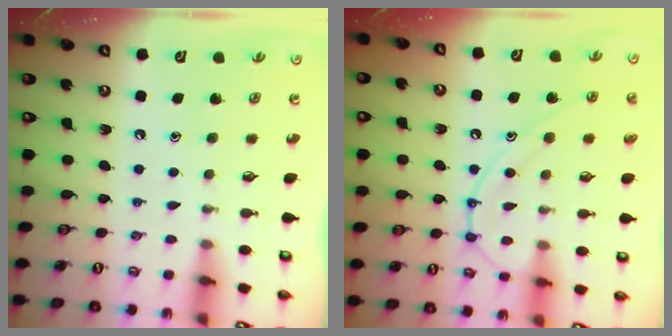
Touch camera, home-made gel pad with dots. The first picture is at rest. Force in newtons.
{"total": 13.1, "press": 13.1, "slide": 1.1}